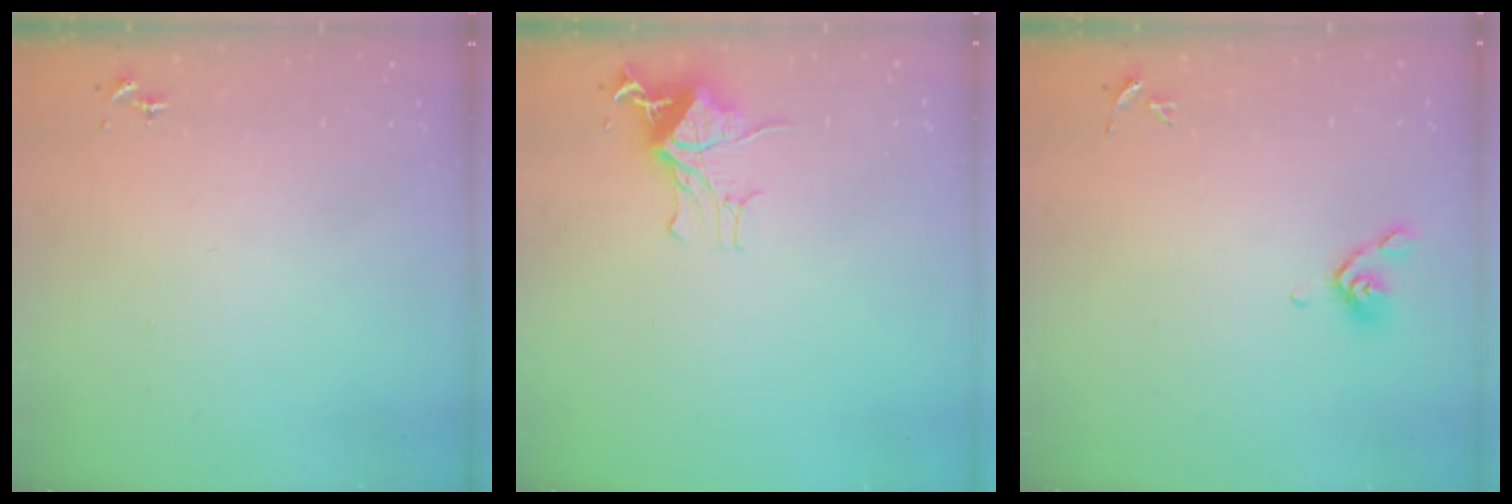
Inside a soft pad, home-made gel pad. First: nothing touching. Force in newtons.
{"total": 11.3, "press": 11.3, "slide": 0.9}
{"total": 5.5, "press": 5.3, "slide": 1.5}